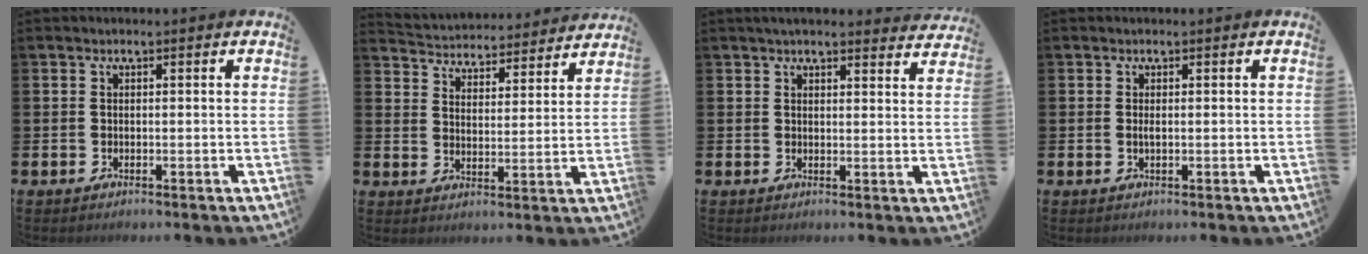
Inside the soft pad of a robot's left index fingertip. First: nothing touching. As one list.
[{"total": 4.5, "force": [4.4, 1.1, -0.2], "torque": [-0.013, -0.041, 0.072]}, {"total": 3.6, "force": [3.4, 0.5, 0.8], "torque": [-0.016, -0.015, 0.061]}, {"total": 0.6, "force": [0.0, 0.1, 0.6], "torque": [-0.006, -0.003, -0.001]}]